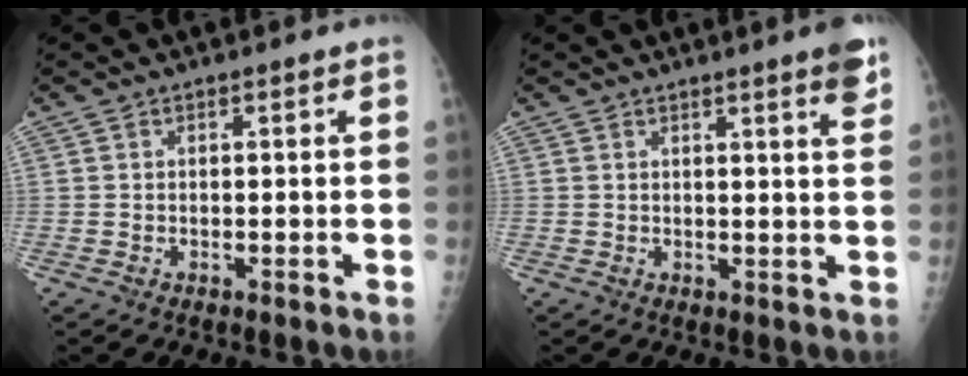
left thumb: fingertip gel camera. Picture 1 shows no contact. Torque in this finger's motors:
{"motor_torque": [3.20, 0.99, 0.61, -0.31, 0.00]}